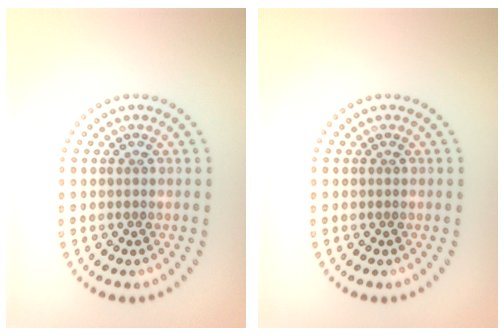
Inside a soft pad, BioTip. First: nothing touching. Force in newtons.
{"total": 0.0}